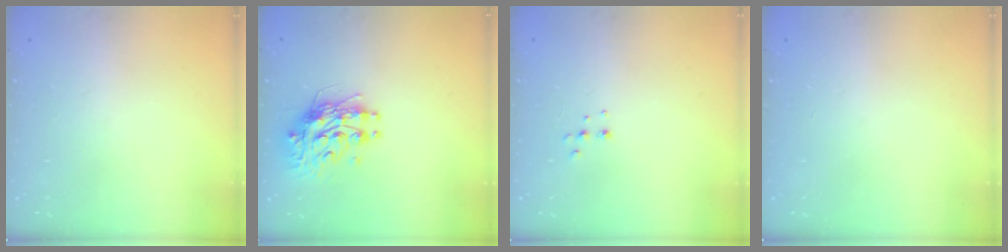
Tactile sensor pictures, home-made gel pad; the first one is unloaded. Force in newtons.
{"total": 10.0, "press": 10.0, "slide": 0.4}
{"total": 3.9, "press": 3.9, "slide": 0.6}
{"total": 0.0}